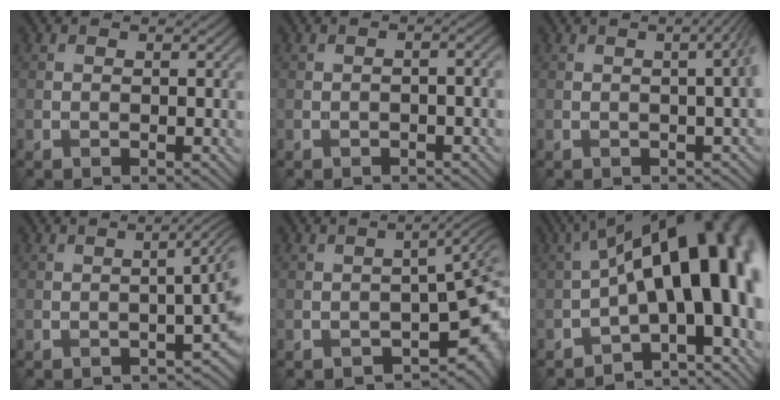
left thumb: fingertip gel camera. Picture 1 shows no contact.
{"total": 1.5, "force": [-0.6, 0.6, 1.3], "torque": [-0.008, 0.007, -0.014]}
{"total": 4.1, "force": [0.1, 1.4, 3.9], "torque": [-0.023, 0.011, 0.004]}
{"total": 4.9, "force": [-1.1, 1.0, 4.6], "torque": [-0.050, 0.004, -0.013]}
{"total": 6.9, "force": [-3.7, 2.0, 5.4], "torque": [-0.068, -0.013, -0.042]}
{"total": 18.9, "force": [-1.3, 9.1, 16.5], "torque": [-0.195, 0.006, -0.004]}